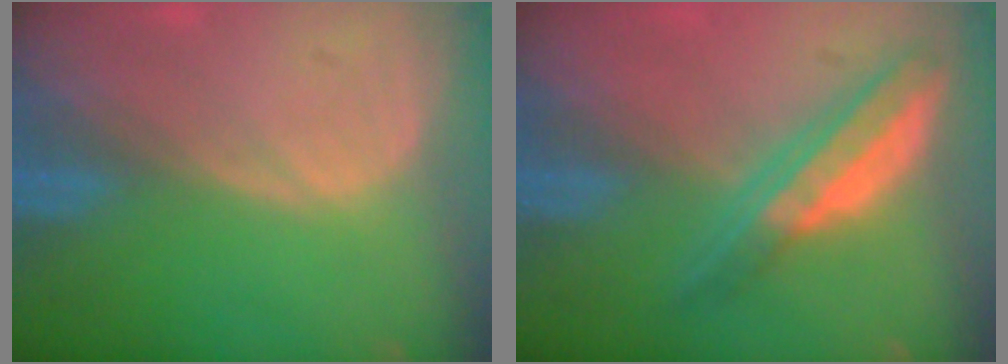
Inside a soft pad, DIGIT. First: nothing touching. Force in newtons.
{"total": 6.4, "press": 5.6, "slide": 3.1}